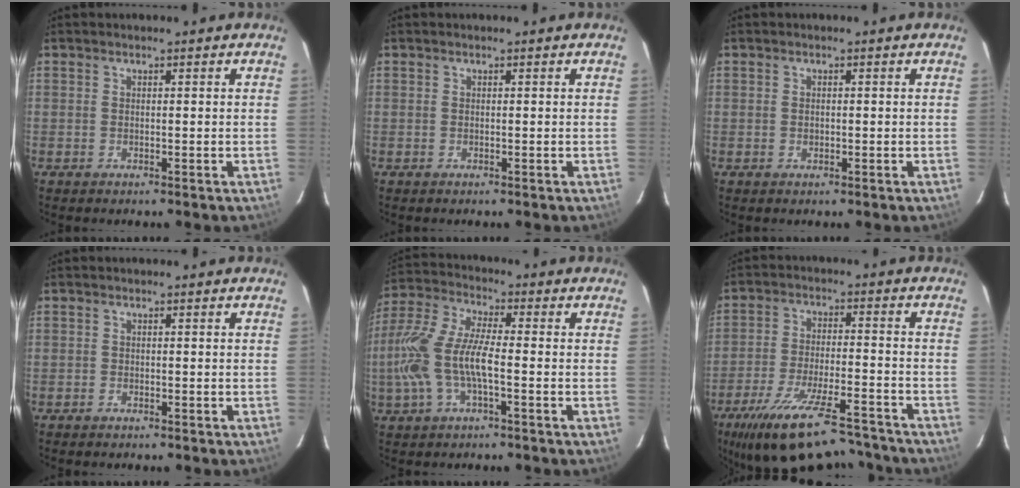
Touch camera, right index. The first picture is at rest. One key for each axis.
{"total": 0.0}
{"total": 0.6, "fx": -0.2, "fy": 0.6, "fz": 0.3, "tx": -0.003, "ty": 0.000, "tz": -0.002}
{"total": 0.8, "fx": -0.7, "fy": 0.4, "fz": 0.0, "tx": -0.004, "ty": 0.002, "tz": -0.013}
{"total": 13.3, "fx": -2.9, "fy": 4.3, "fz": 12.2, "tx": -0.265, "ty": 0.001, "tz": -0.059}
{"total": 21.9, "fx": -17.9, "fy": 5.5, "fz": 11.3, "tx": -0.217, "ty": -0.037, "tz": -0.272}